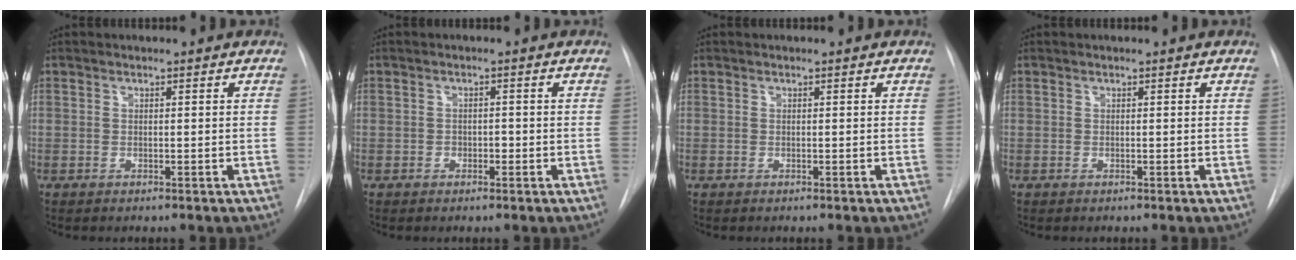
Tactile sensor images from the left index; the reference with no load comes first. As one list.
[{"total": 1.2, "force": [-0.4, 0.8, 0.7], "torque": [-0.005, 0.004, -0.007]}, {"total": 0.0}, {"total": 0.0}]